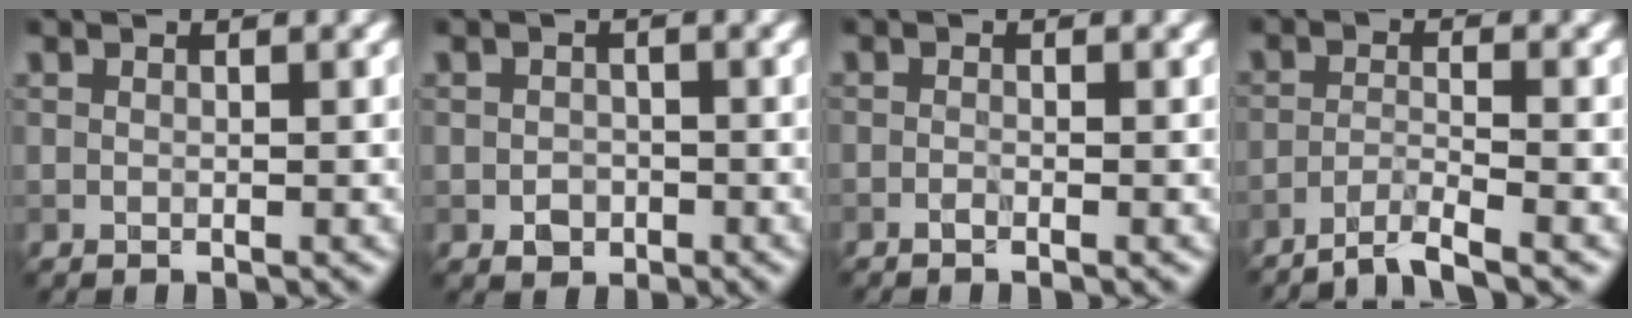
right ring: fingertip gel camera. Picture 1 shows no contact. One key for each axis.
{"total": 1.5, "fx": -0.6, "fy": 1.3, "fz": 0.5, "tx": -0.002, "ty": -0.001, "tz": -0.014}
{"total": 0.5, "fx": -0.3, "fy": 0.0, "fz": 0.4, "tx": -0.007, "ty": 0.000, "tz": -0.008}
{"total": 2.9, "fx": -2.2, "fy": 0.2, "fz": 1.7, "tx": -0.025, "ty": 0.002, "tz": -0.055}